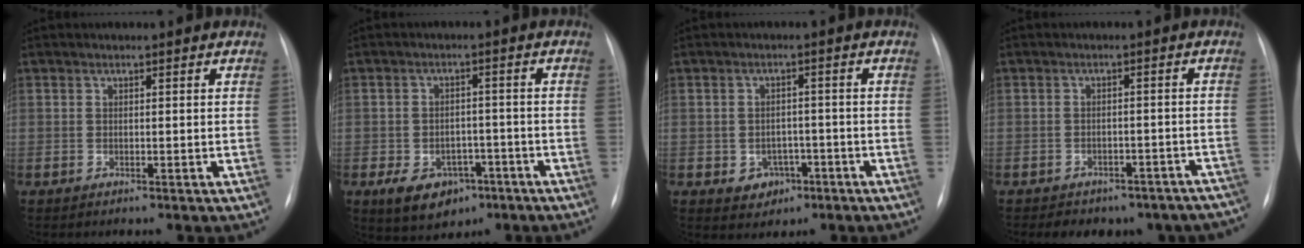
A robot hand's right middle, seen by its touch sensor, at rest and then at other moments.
{"total": 8.1, "force": [-4.2, 5.6, 4.0], "torque": [-0.065, 0.012, -0.053]}
{"total": 4.2, "force": [-1.7, 3.5, 1.6], "torque": [-0.015, 0.012, -0.013]}
{"total": 14.9, "force": [-12.4, 6.8, 4.5], "torque": [-0.067, 0.025, -0.128]}